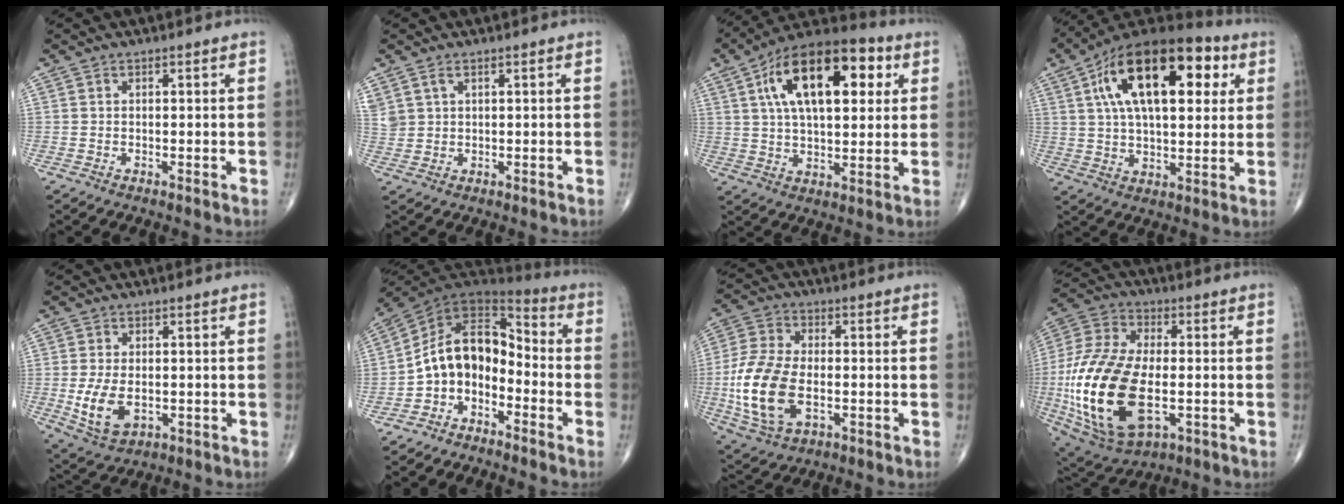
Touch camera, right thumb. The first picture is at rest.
{"total": 3.7, "force": [2.0, 2.3, 2.1], "torque": [-0.048, 0.002, 0.053]}
{"total": 21.1, "force": [6.6, 10.2, 17.2], "torque": [-0.259, 0.011, 0.099]}
{"total": 24.0, "force": [7.8, 11.6, 19.5], "torque": [-0.309, 0.013, 0.122]}
{"total": 8.2, "force": [-1.4, 5.0, 6.4], "torque": [-0.121, -0.008, -0.014]}
{"total": 11.8, "force": [-4.1, 8.0, 7.6], "torque": [-0.101, 0.088, -0.087]}
{"total": 15.7, "force": [-2.8, 9.0, 12.5], "torque": [-0.266, 0.005, -0.048]}
{"total": 26.2, "force": [-4.4, 13.9, 21.8], "torque": [-0.463, -0.005, -0.061]}